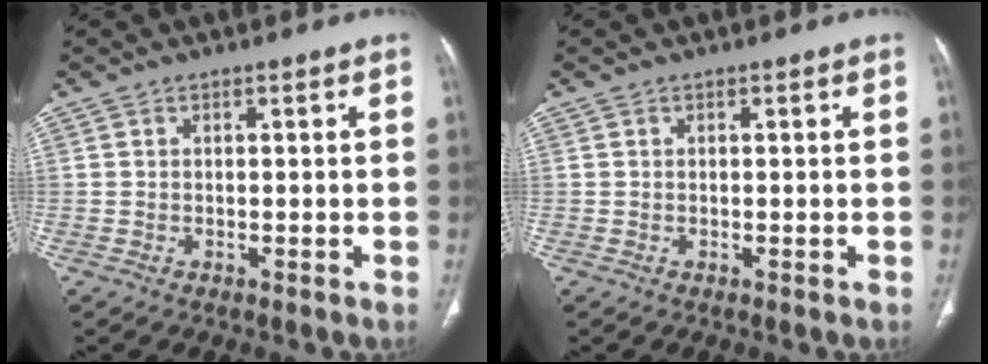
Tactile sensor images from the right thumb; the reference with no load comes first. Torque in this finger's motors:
{"motor_torque": [-0.24, 0.18, -0.20, 0.20, 0.04]}